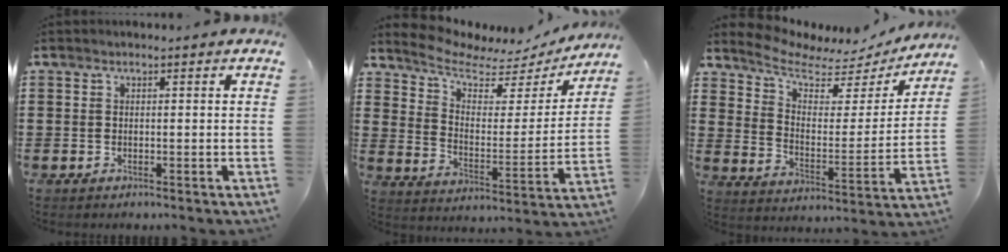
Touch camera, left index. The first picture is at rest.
{"total": 5.9, "force": [5.2, 2.0, 2.0], "torque": [-0.069, -0.034, 0.087]}
{"total": 6.0, "force": [5.3, 2.0, 1.8], "torque": [-0.068, -0.033, 0.089]}